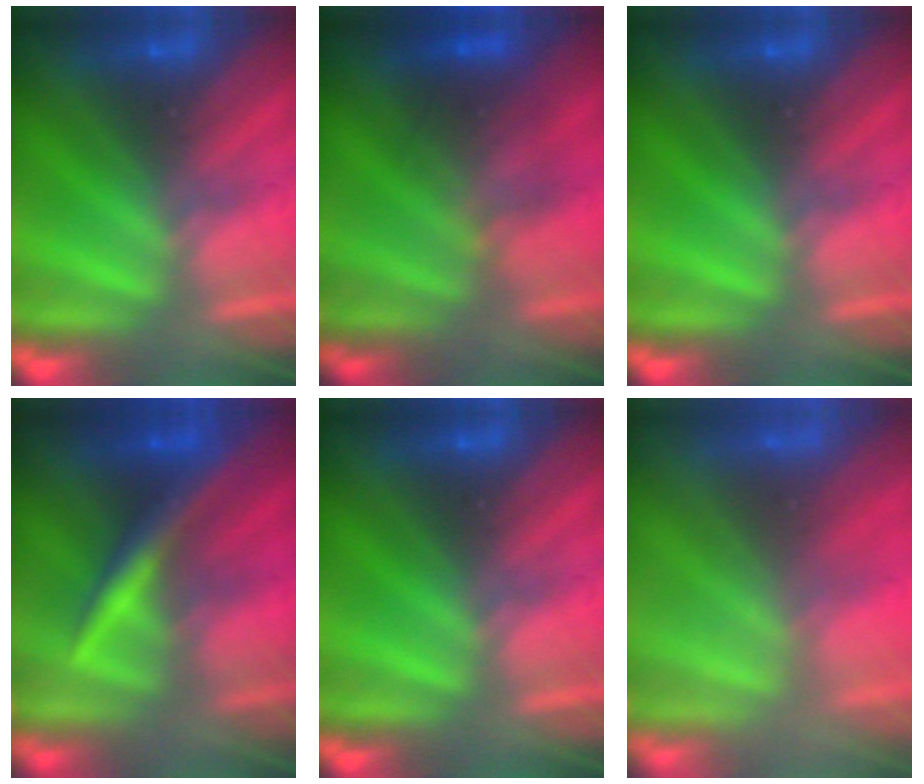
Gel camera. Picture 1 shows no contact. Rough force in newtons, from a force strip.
{"total": 2.5}
{"total": 0.0}
{"total": 2.4}
{"total": 0.0}
{"total": 8.3}